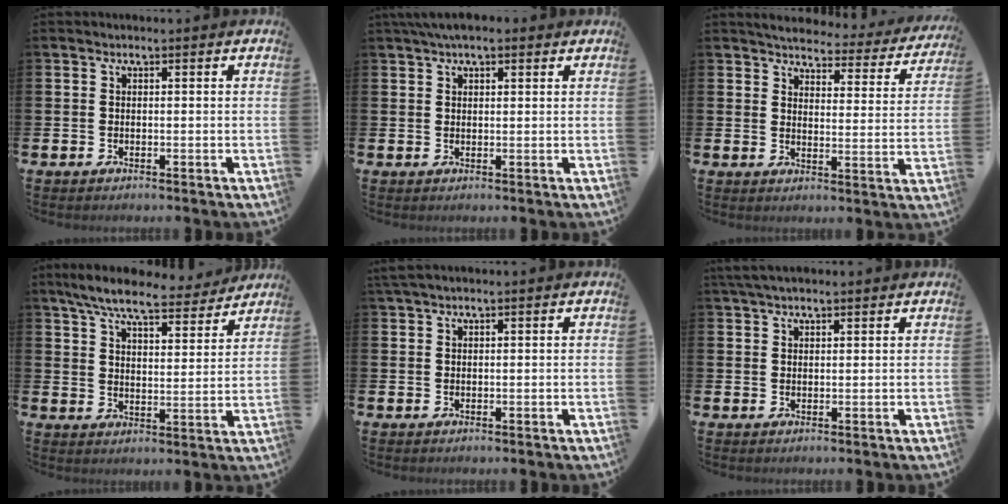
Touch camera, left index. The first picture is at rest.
{"total": 3.2, "force": [2.6, 1.2, 1.6], "torque": [-0.023, -0.004, 0.044]}
{"total": 4.3, "force": [4.2, 0.9, 0.8], "torque": [-0.030, -0.039, 0.066]}
{"total": 8.3, "force": [7.5, 1.6, 3.3], "torque": [-0.075, -0.043, 0.128]}
{"total": 1.3, "force": [1.1, 0.1, 0.7], "torque": [-0.017, 0.003, 0.019]}
{"total": 2.9, "force": [2.4, 0.7, 1.3], "torque": [-0.023, -0.002, 0.044]}